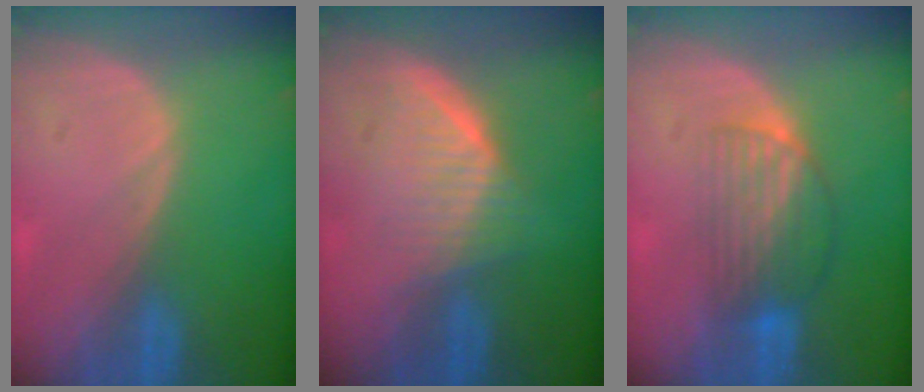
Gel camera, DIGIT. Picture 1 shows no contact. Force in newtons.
{"total": 5.6, "press": 5.5, "slide": 1.1}
{"total": 6.6, "press": 5.8, "slide": 3.1}